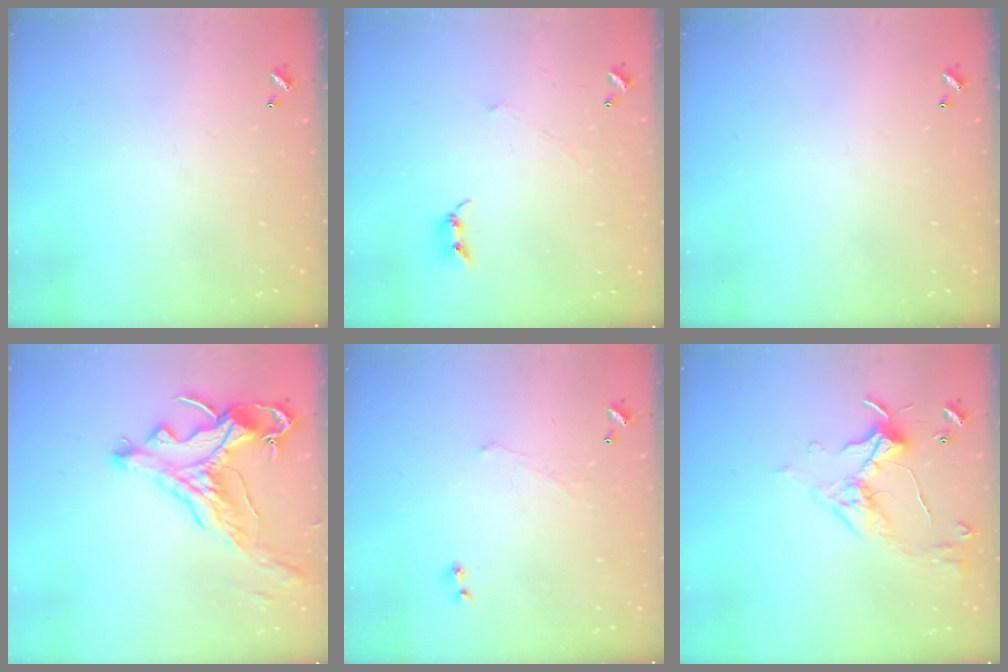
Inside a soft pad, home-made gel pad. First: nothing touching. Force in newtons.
{"total": 2.4, "press": 2.3, "slide": 0.4}
{"total": 0.0}
{"total": 3.2, "press": 2.8, "slide": 1.6}
{"total": 1.1, "press": 0.7, "slide": 0.9}
{"total": 5.7, "press": 5.7, "slide": 1.0}